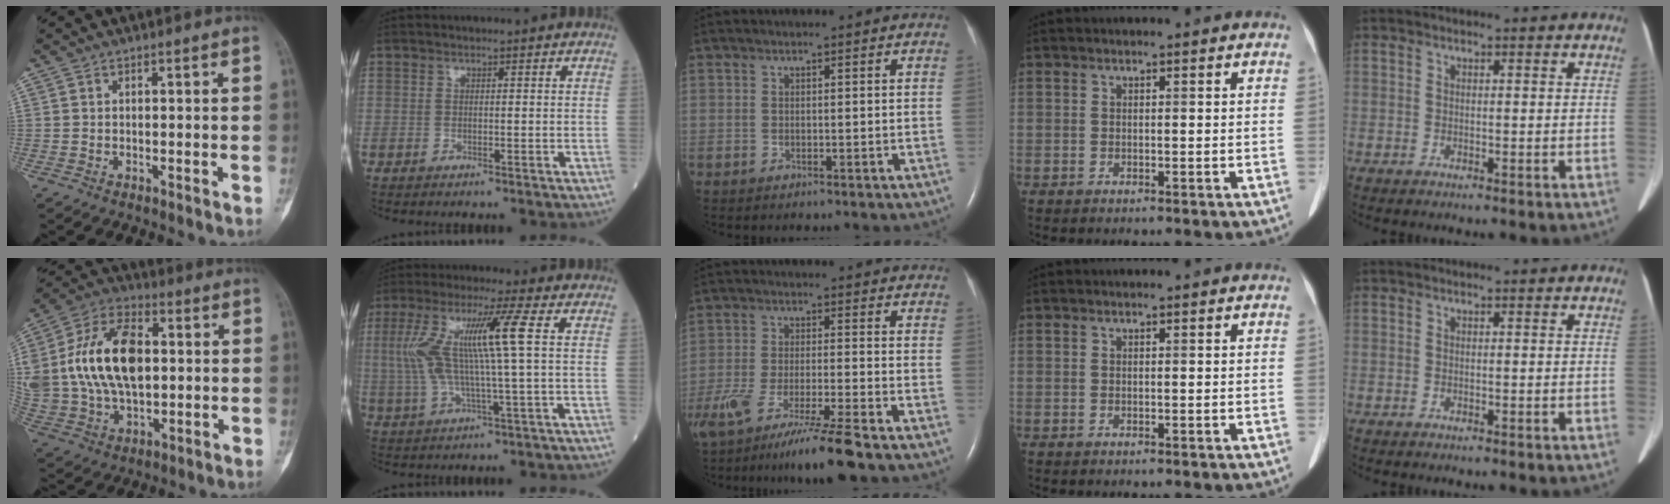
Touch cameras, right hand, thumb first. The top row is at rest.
{"thumb": {"total": 22.9, "force": [2.5, 14.3, 17.8], "torque": [-0.355, 0.012, 0.050]}, "index": {"total": 11.4, "force": [1.8, -0.3, 11.3], "torque": [-0.240, 0.020, 0.037]}, "middle": {"total": 12.7, "force": [-9.6, -1.1, 8.2], "torque": [-0.151, -0.044, -0.163]}}